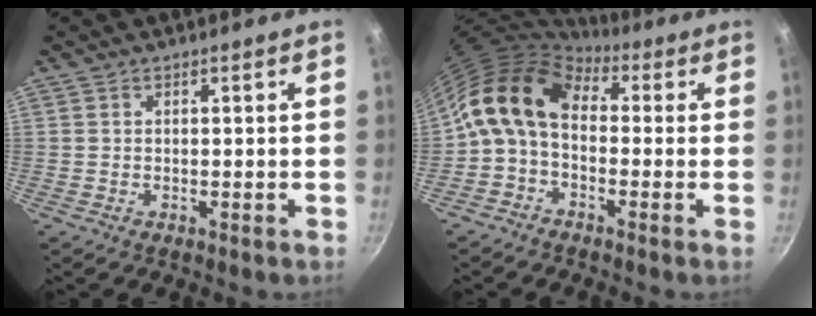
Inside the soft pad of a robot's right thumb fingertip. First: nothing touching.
{"total": 10.9, "force": [0.7, 7.3, 8.1], "torque": [-0.134, 0.029, -0.011]}